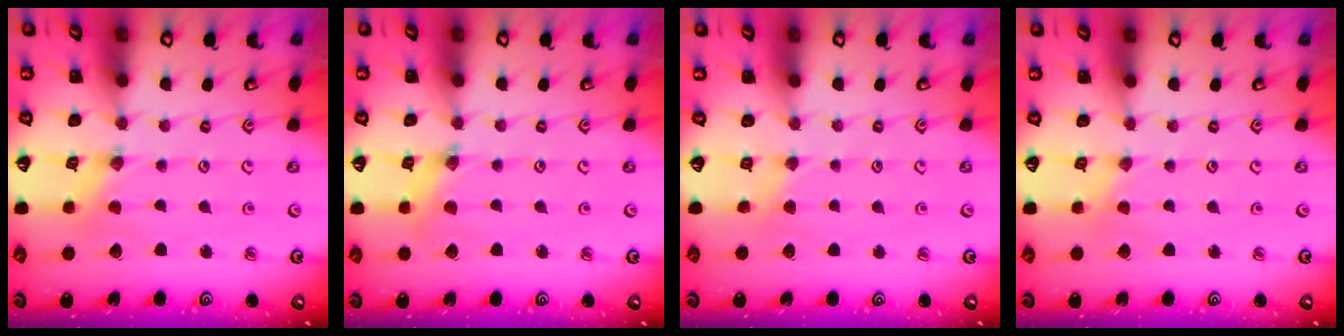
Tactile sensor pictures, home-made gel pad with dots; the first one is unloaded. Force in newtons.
{"total": 2.7, "press": 2.6, "slide": 0.4}
{"total": 2.9, "press": 2.8, "slide": 0.4}
{"total": 0.7, "press": 0.7, "slide": 0.1}